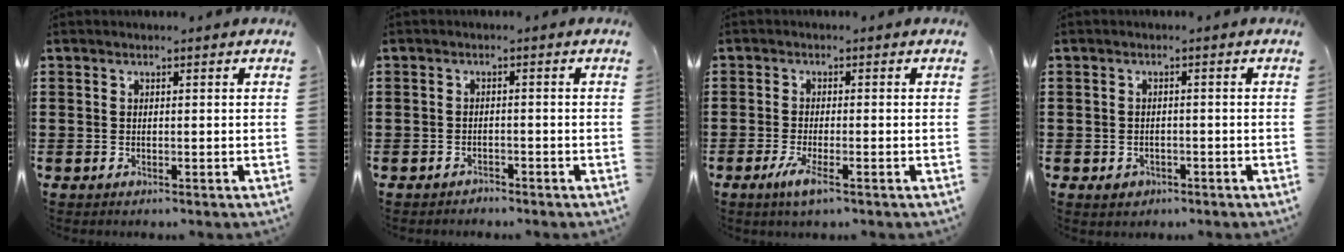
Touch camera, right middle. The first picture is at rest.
{"total": 1.3, "force": [-1.3, 0.3, -0.1], "torque": [-0.004, 0.003, -0.029]}
{"total": 3.3, "force": [-1.6, 0.3, 2.8], "torque": [-0.060, -0.011, -0.031]}
{"total": 1.3, "force": [-0.8, 1.0, 0.4], "torque": [-0.011, 0.000, -0.020]}